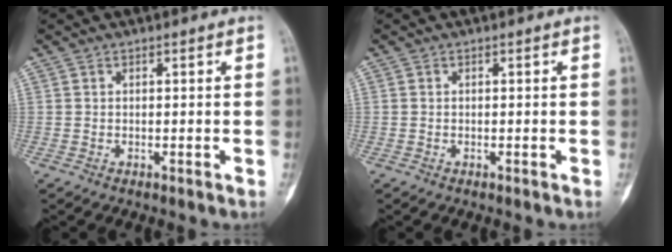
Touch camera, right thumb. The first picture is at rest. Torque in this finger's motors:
{"motor_torque": [0.02, 0.02, 0.01, 0.01, 0.00]}